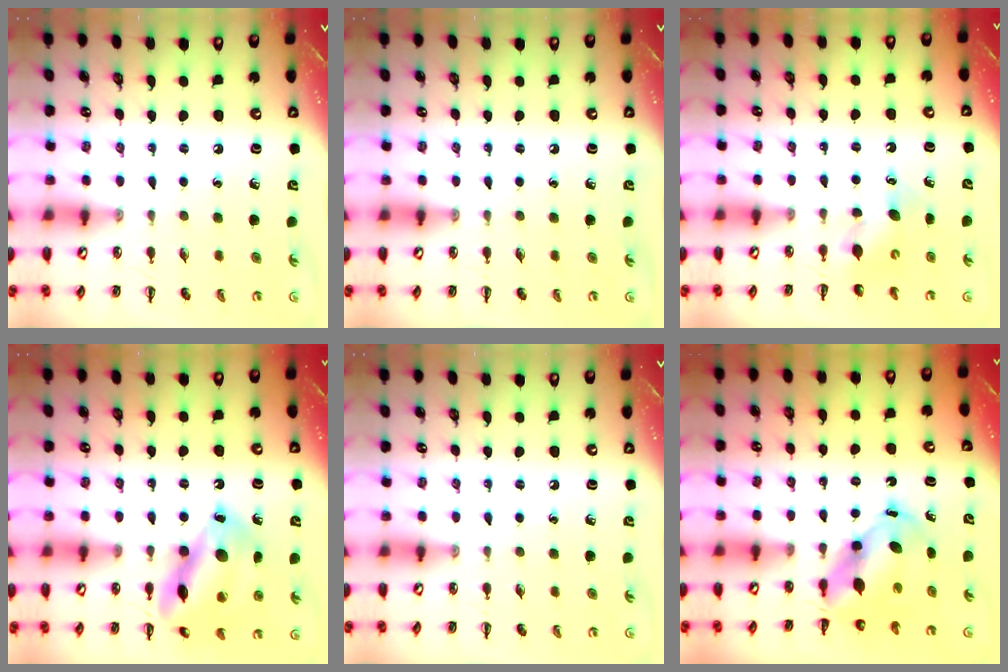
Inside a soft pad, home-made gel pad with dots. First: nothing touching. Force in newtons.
{"total": 0.0}
{"total": 3.9, "press": 3.8, "slide": 1.0}
{"total": 15.0, "press": 14.9, "slide": 1.3}
{"total": 0.0}
{"total": 7.0, "press": 6.8, "slide": 1.7}